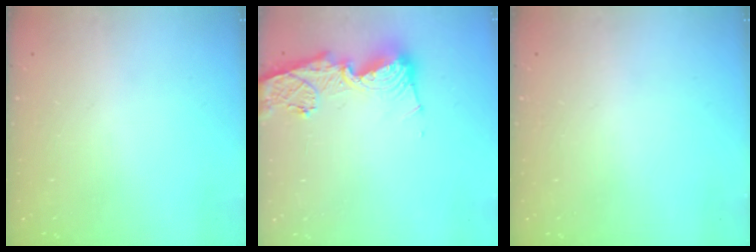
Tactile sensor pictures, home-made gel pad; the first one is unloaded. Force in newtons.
{"total": 13.0, "press": 12.9, "slide": 1.5}
{"total": 0.0}